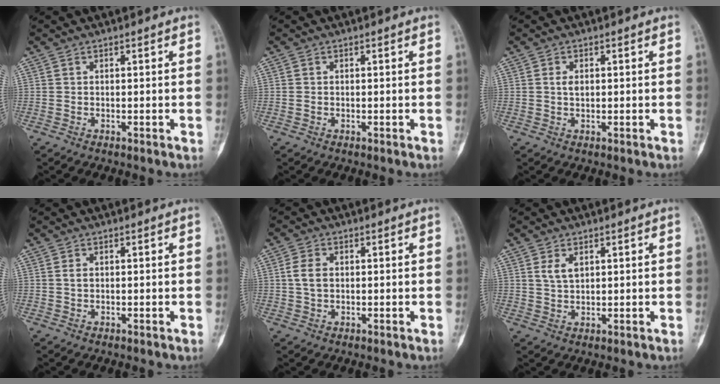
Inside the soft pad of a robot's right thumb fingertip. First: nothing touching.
{"total": 0.6, "force": [0.1, 0.5, 0.2], "torque": [0.001, 0.002, 0.001]}
{"total": 1.9, "force": [0.3, 1.2, 1.5], "torque": [-0.021, 0.000, 0.005]}
{"total": 1.1, "force": [0.2, 0.7, 0.8], "torque": [-0.012, 0.002, 0.003]}
{"total": 3.9, "force": [0.5, 2.6, 2.8], "torque": [-0.053, 0.004, 0.005]}
{"total": 3.1, "force": [1.3, 1.8, 2.2], "torque": [-0.036, -0.004, 0.029]}